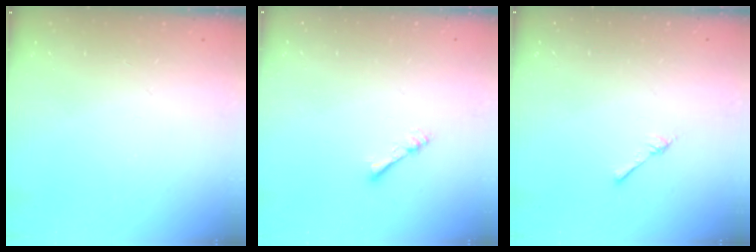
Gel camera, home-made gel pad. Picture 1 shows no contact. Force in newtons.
{"total": 1.7, "press": 1.7, "slide": 0.2}
{"total": 2.4, "press": 2.4, "slide": 0.3}